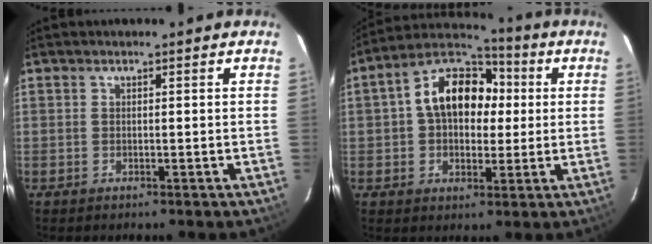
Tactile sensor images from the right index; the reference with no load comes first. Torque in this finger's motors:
{"motor_torque": [0.56, -0.04, 0.34, 0.15]}